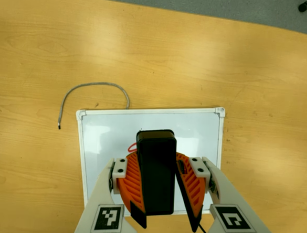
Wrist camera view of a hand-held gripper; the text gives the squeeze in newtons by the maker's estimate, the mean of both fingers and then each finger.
{"total": 8.9, "left": 9.3, "right": 8.6}